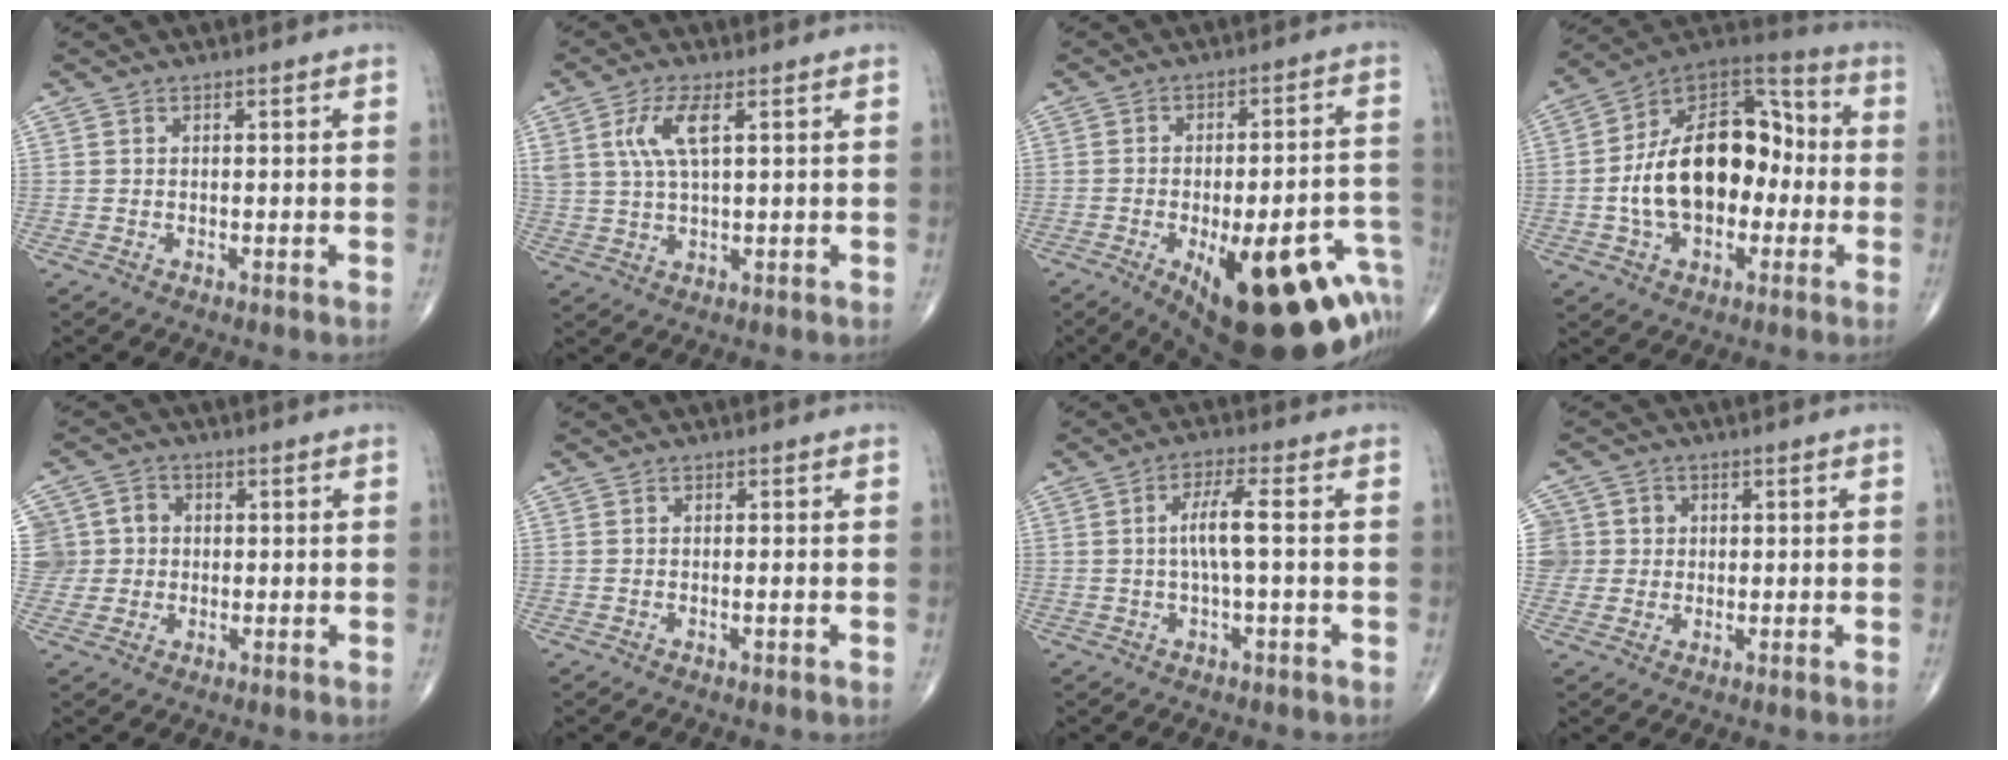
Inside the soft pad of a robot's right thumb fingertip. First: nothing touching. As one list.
[{"total": 6.5, "force": [2.4, 2.1, 5.7], "torque": [-0.128, -0.002, 0.052]}, {"total": 29.0, "force": [-12.2, 10.5, 24.1], "torque": [-0.228, 0.038, -0.146]}, {"total": 20.9, "force": [-1.6, 13.0, 16.3], "torque": [-0.244, 0.040, -0.032]}, {"total": 7.5, "force": [0.8, 7.3, 1.4], "torque": [-0.003, 0.021, 0.014]}, {"total": 0.5, "force": [-0.2, -0.3, 0.4], "torque": [-0.010, -0.001, -0.006]}, {"total": 5.1, "force": [0.0, 0.1, 5.1], "torque": [-0.114, 0.010, -0.003]}, {"total": 6.5, "force": [1.0, 6.4, 0.7], "torque": [0.011, 0.017, 0.017]}]